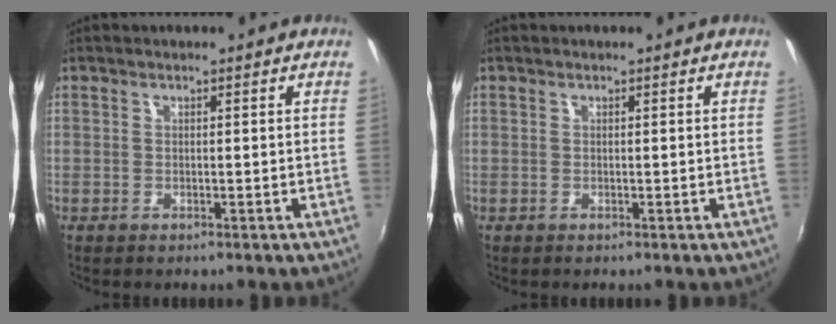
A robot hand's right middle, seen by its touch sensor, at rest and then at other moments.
{"total": 0.0}